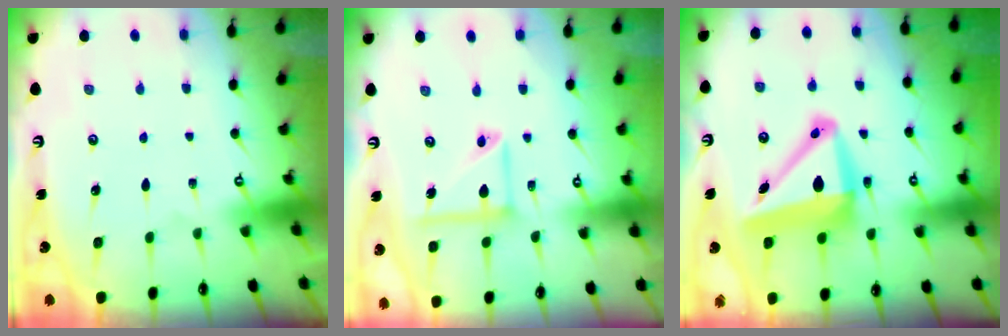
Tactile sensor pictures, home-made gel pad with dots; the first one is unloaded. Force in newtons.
{"total": 11.6, "press": 11.5, "slide": 1.2}
{"total": 12.6, "press": 12.3, "slide": 2.8}